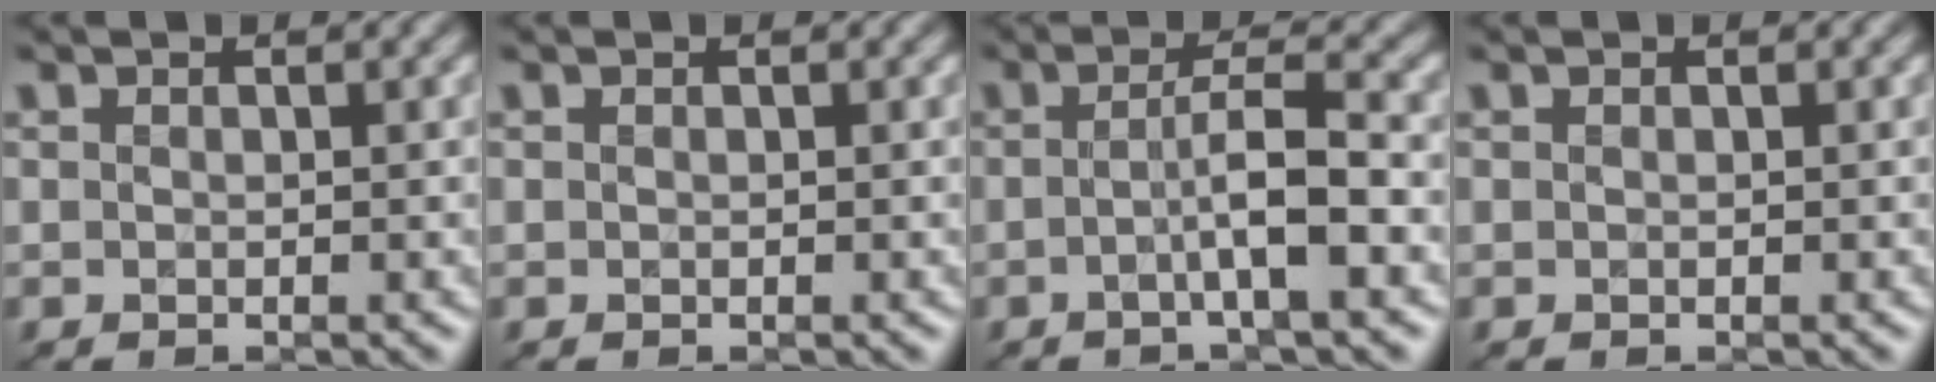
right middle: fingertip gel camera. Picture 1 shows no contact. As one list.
[{"total": 0.0}, {"total": 4.1, "force": [-1.0, 0.5, 4.0], "torque": [-0.067, 0.012, -0.026]}, {"total": 0.0}]